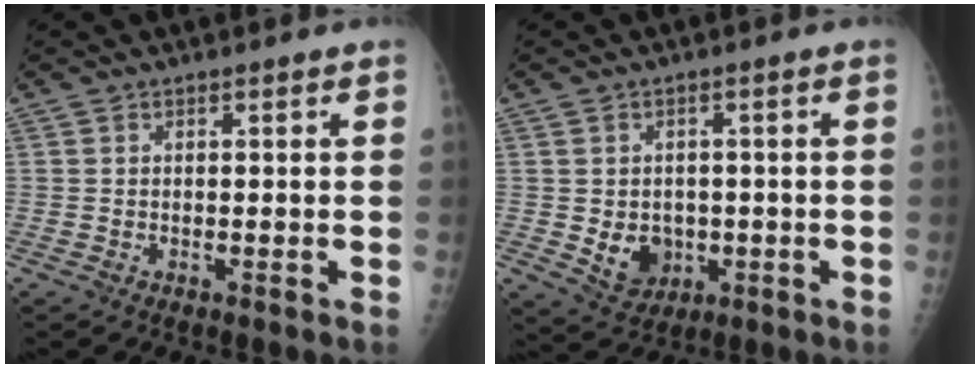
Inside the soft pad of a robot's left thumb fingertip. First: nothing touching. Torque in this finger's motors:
{"motor_torque": [-0.58, 0.59, 0.30, -0.22, 0.00]}